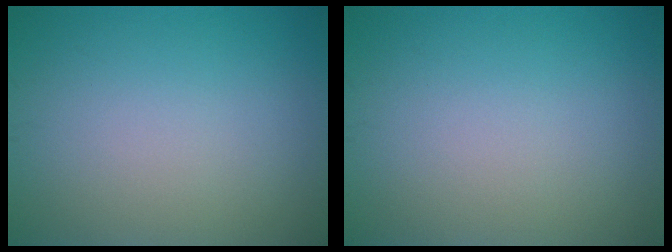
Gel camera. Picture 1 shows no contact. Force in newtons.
{"total": 0.0}